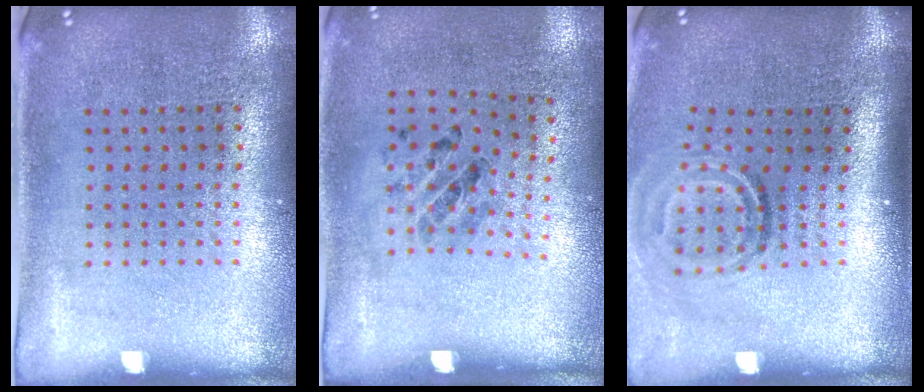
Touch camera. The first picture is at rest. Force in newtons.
{"total": 1.3, "press": 0.7, "slide": 1.2}
{"total": 1.9, "press": 1.2, "slide": 1.5}